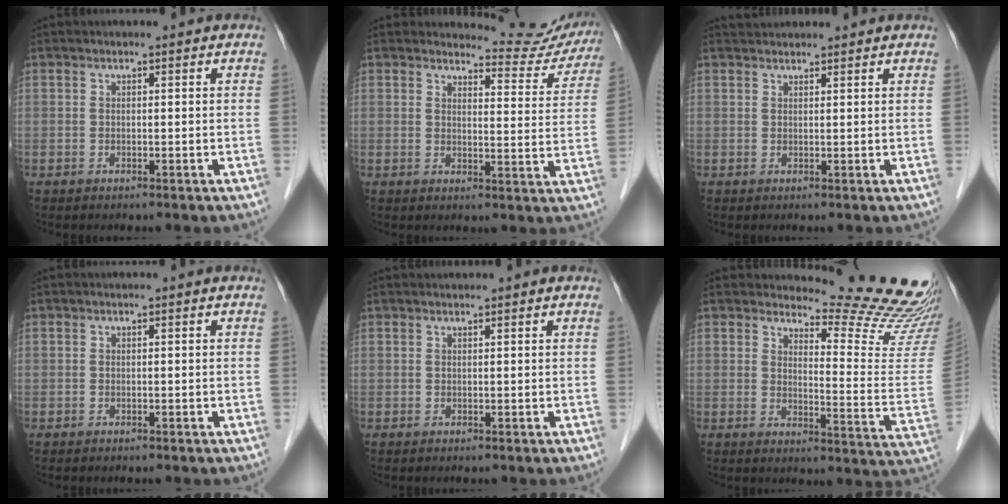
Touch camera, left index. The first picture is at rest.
{"total": 10.2, "force": [10.1, 1.4, -0.2], "torque": [0.015, -0.052, 0.102]}
{"total": 3.9, "force": [3.8, 0.7, 0.6], "torque": [-0.012, 0.036, 0.058]}
{"total": 0.0}
{"total": 2.1, "force": [2.0, 0.1, 0.7], "torque": [-0.008, 0.025, 0.029]}
{"total": 18.2, "force": [17.5, 0.7, 4.9], "torque": [-0.057, -0.147, 0.189]}